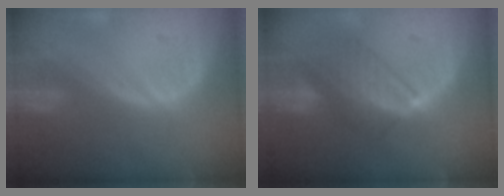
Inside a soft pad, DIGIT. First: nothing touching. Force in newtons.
{"total": 8.0, "press": 7.1, "slide": 3.7}